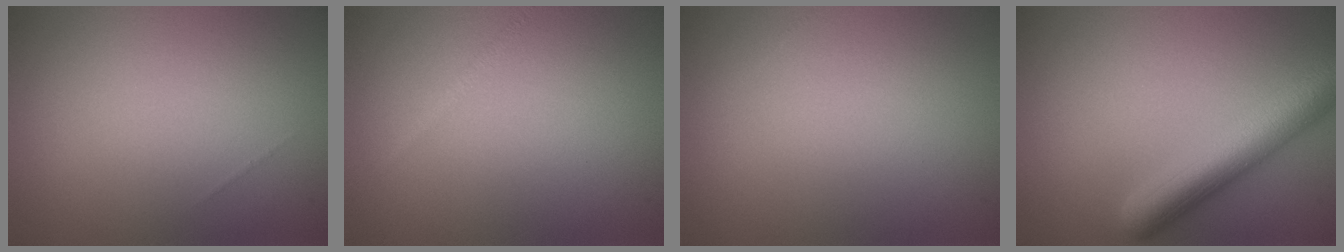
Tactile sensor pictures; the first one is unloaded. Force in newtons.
{"total": 0.7, "press": 0.7, "slide": 0.1}
{"total": 0.0}
{"total": 6.6, "press": 6.5, "slide": 0.2}